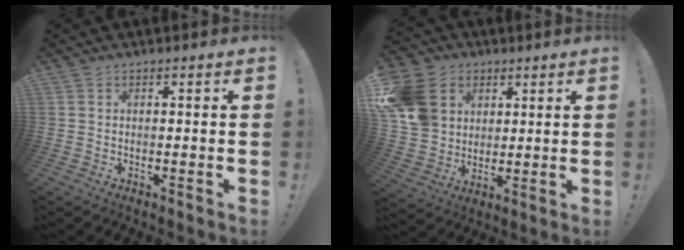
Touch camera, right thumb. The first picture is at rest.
{"total": 15.7, "force": [4.9, 13.2, 7.1], "torque": [-0.121, -0.012, 0.103]}